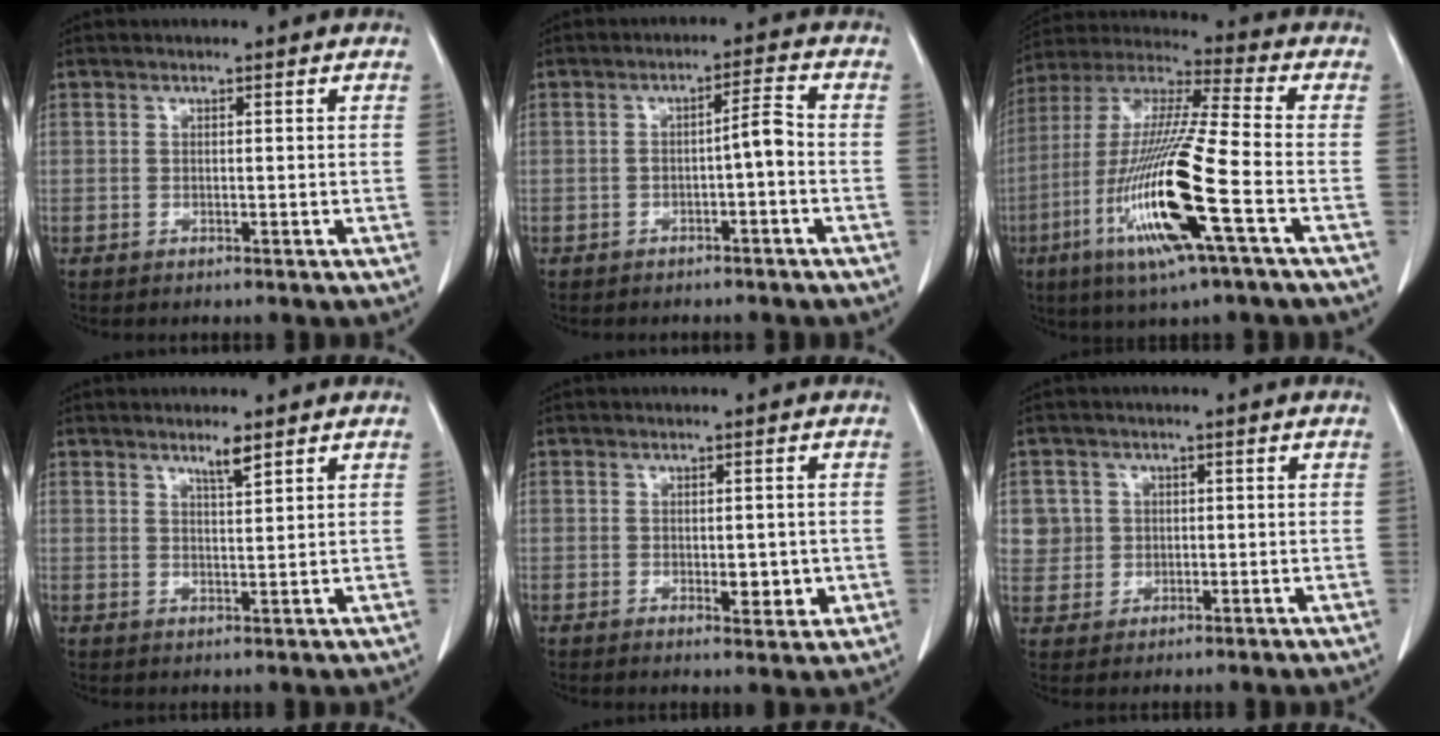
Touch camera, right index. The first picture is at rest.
{"total": 3.5, "force": [-1.3, 0.4, 3.3], "torque": [-0.049, 0.014, -0.019]}
{"total": 19.2, "force": [-6.8, 0.4, 17.9], "torque": [-0.389, -0.028, -0.134]}
{"total": 2.6, "force": [1.9, 0.1, 1.7], "torque": [-0.035, -0.003, 0.035]}
{"total": 3.4, "force": [-0.6, 1.6, 3.0], "torque": [-0.039, -0.002, -0.002]}
{"total": 4.7, "force": [0.9, 4.6, 0.1], "torque": [0.005, 0.009, 0.023]}